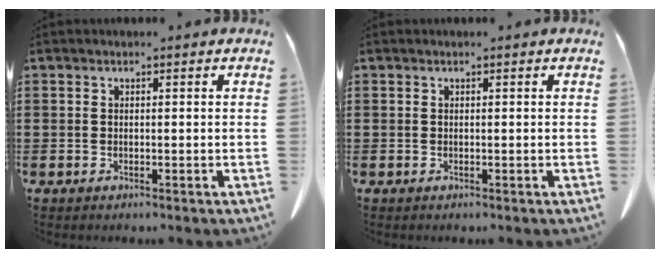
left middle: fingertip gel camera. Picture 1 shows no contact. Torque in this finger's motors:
{"motor_torque": [-0.10, 0.05, 0.00, 0.00]}